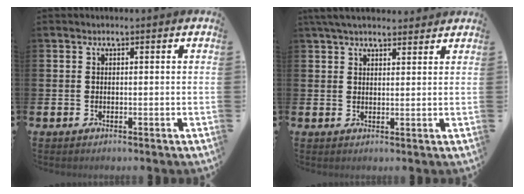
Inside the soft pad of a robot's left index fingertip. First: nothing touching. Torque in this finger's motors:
{"motor_torque": [1.18, -0.95, 0.48, 0.20]}